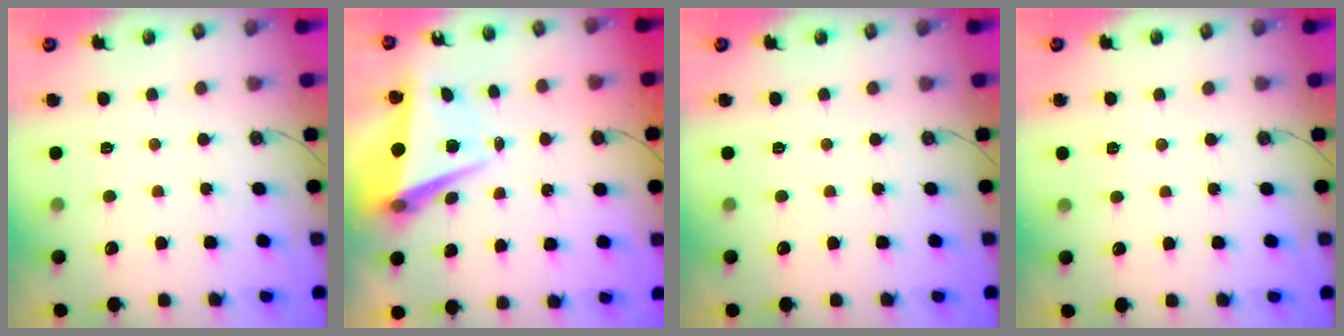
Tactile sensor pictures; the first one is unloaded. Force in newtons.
{"total": 6.8, "press": 6.4, "slide": 2.5}
{"total": 0.0}
{"total": 5.6, "press": 3.4, "slide": 4.5}